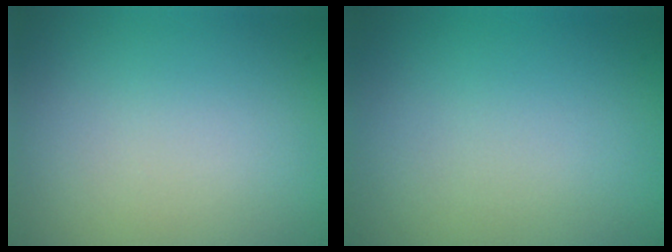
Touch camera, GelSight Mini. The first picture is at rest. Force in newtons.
{"total": 0.0}